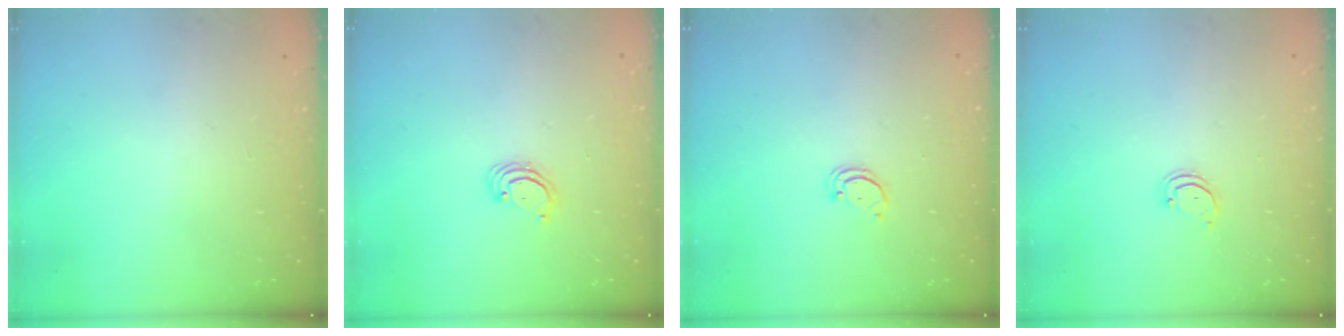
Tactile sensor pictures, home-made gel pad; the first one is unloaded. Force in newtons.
{"total": 2.5, "press": 2.5, "slide": 0.2}
{"total": 1.6, "press": 1.6, "slide": 0.1}
{"total": 2.6, "press": 2.6, "slide": 0.2}